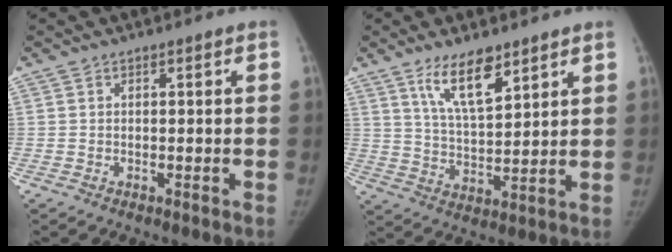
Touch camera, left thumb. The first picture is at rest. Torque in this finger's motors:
{"motor_torque": [-0.02, 0.15, 0.63, -0.15, 0.09]}